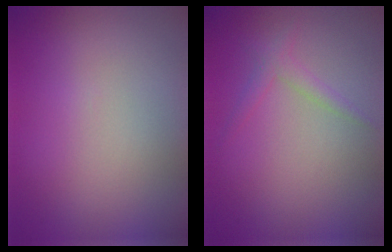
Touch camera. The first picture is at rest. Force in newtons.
{"total": 1.4, "press": 1.4, "slide": 0.1}